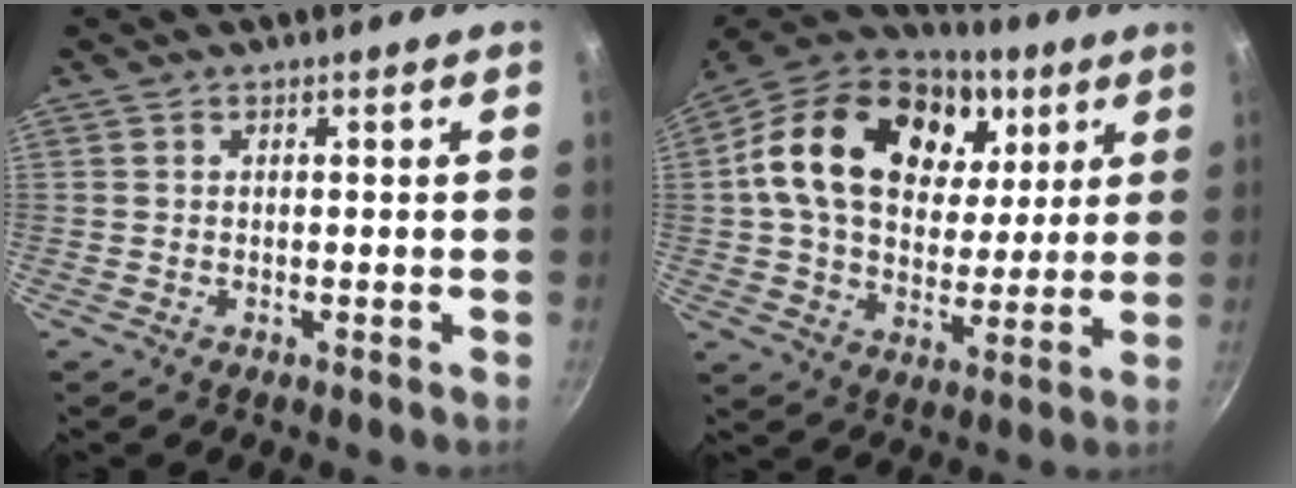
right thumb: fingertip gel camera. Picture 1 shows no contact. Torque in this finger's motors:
{"motor_torque": [0.37, 3.31, 0.93, -0.66, 0.48]}